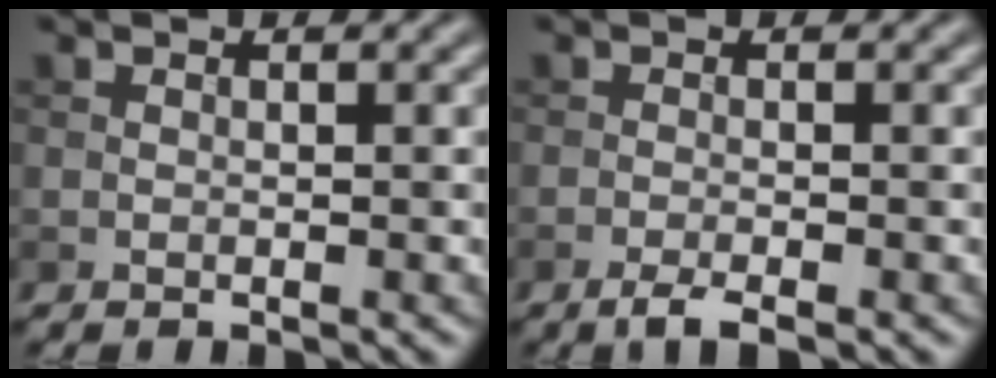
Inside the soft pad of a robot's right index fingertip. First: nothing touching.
{"total": 2.0, "force": [-1.3, 0.3, 1.5], "torque": [-0.029, -0.001, -0.029]}